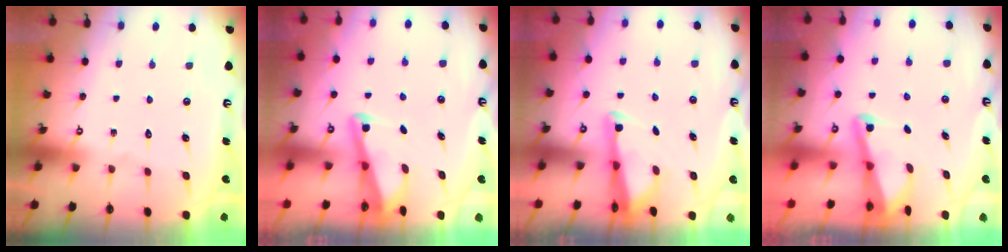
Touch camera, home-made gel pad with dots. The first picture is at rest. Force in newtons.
{"total": 2.7, "press": 2.7, "slide": 0.4}
{"total": 2.9, "press": 2.8, "slide": 0.7}
{"total": 2.1, "press": 2.0, "slide": 0.3}